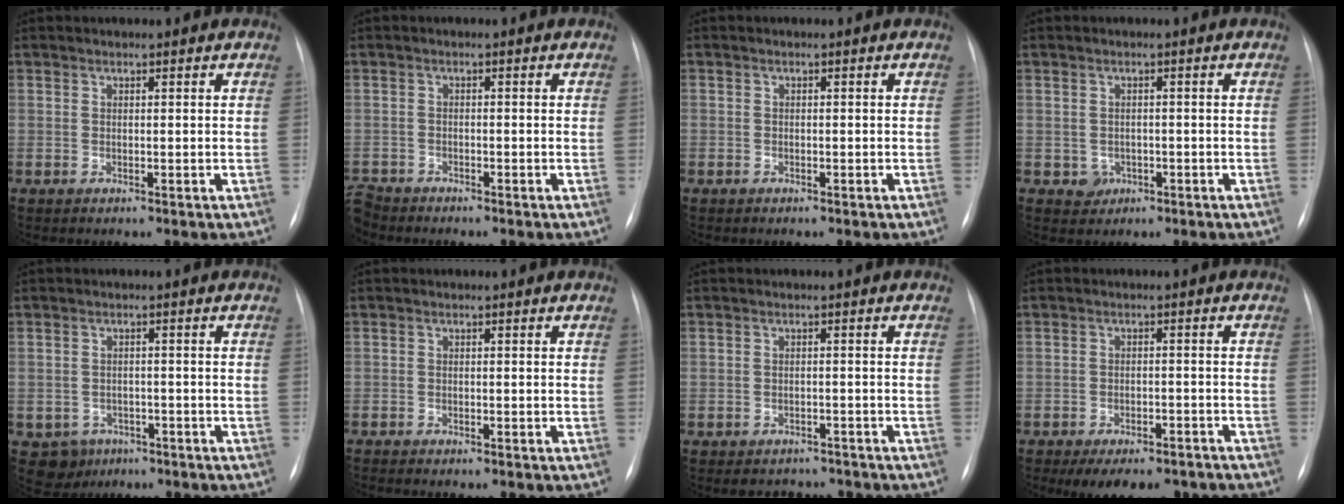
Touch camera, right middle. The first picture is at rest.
{"total": 3.6, "force": [-3.4, 1.2, 0.0], "torque": [0.003, -0.009, -0.067]}
{"total": 1.1, "force": [-0.6, 0.9, -0.1], "torque": [-0.003, 0.008, -0.010]}
{"total": 2.4, "force": [-0.9, 2.2, 0.6], "torque": [-0.005, 0.006, -0.006]}
{"total": 4.4, "force": [-2.3, 3.7, 0.6], "torque": [-0.008, 0.008, -0.026]}
{"total": 2.3, "force": [-2.1, 0.4, 0.9], "torque": [-0.011, -0.004, -0.026]}
{"total": 4.3, "force": [-3.8, 2.0, 0.1], "torque": [0.000, 0.012, -0.047]}
{"total": 11.2, "force": [-8.6, 4.9, 5.2], "torque": [-0.067, 0.002, -0.111]}